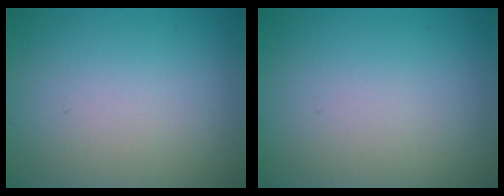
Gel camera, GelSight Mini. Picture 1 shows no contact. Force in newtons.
{"total": 0.0}